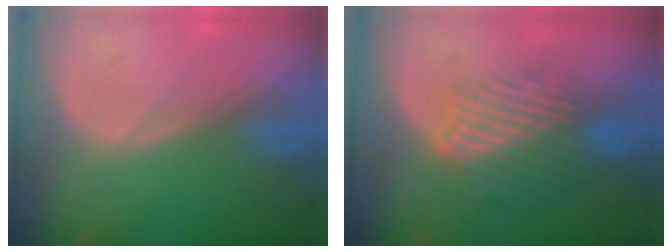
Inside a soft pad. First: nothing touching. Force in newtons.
{"total": 9.7, "press": 8.1, "slide": 5.3}